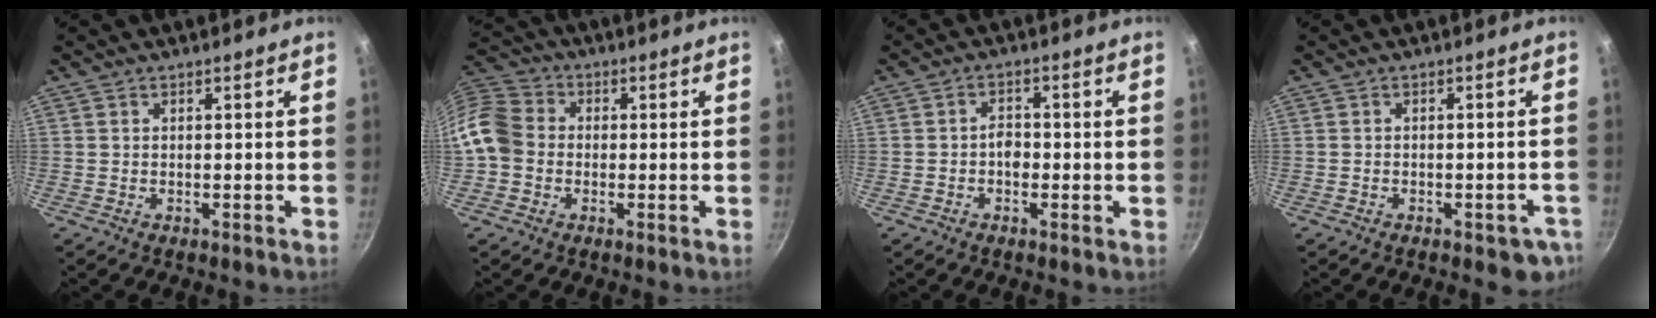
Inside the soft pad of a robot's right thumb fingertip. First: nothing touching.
{"total": 9.4, "force": [-1.4, 7.9, 4.9], "torque": [-0.068, 0.020, -0.051]}
{"total": 2.8, "force": [-0.7, 2.0, 1.9], "torque": [-0.018, 0.011, -0.015]}
{"total": 5.2, "force": [-2.6, 2.7, 3.7], "torque": [-0.020, 0.024, -0.018]}